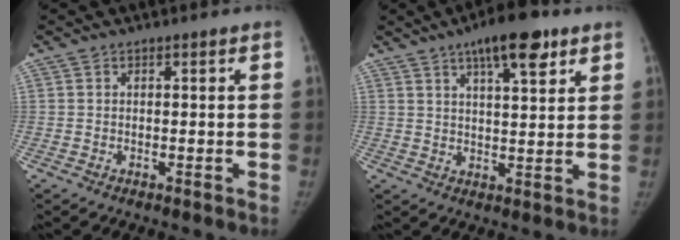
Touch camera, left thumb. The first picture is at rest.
{"total": 10.7, "force": [6.3, 3.5, 7.9], "torque": [-0.100, -0.023, 0.094]}